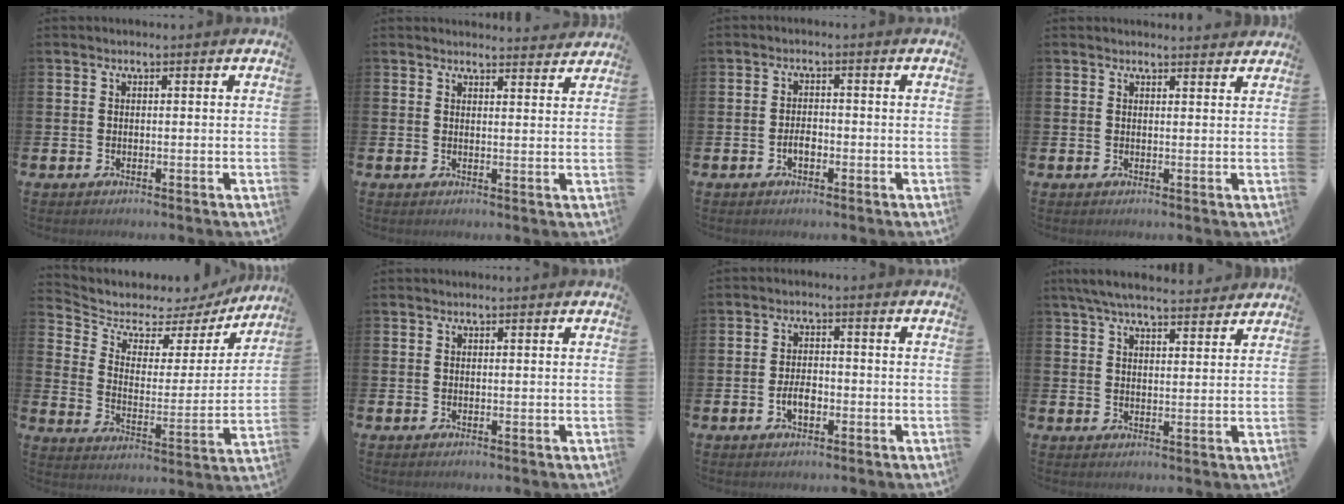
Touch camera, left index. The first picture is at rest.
{"total": 2.5, "force": [2.5, 0.2, -0.2], "torque": [0.007, -0.020, 0.043]}
{"total": 2.1, "force": [-0.7, 1.2, 1.5], "torque": [-0.028, 0.003, -0.015]}
{"total": 1.3, "force": [1.2, 0.1, -0.2], "torque": [0.010, -0.008, 0.021]}
{"total": 5.5, "force": [4.5, 2.8, 1.4], "torque": [-0.065, -0.035, 0.070]}
{"total": 0.0}
{"total": 3.0, "force": [-0.9, 1.7, 2.4], "torque": [-0.035, 0.001, -0.020]}
{"total": 5.6, "force": [5.2, 0.8, 1.7], "torque": [-0.047, -0.020, 0.096]}